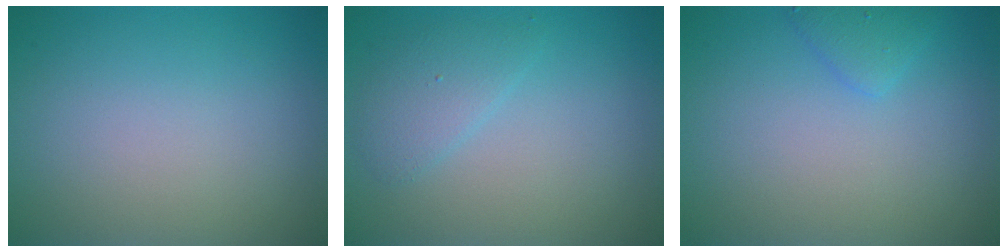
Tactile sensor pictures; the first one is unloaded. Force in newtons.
{"total": 2.0, "press": 2.0, "slide": 0.2}
{"total": 1.5, "press": 1.5, "slide": 0.0}